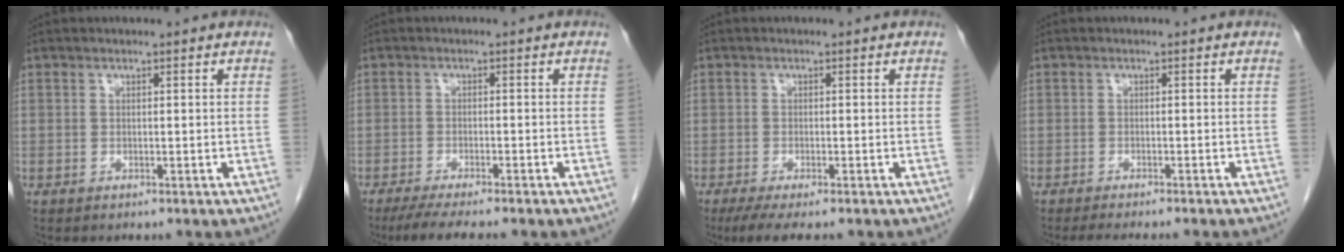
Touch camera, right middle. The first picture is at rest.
{"total": 7.5, "force": [-6.2, 0.5, 4.3], "torque": [-0.058, -0.014, -0.092]}
{"total": 5.4, "force": [-4.1, 0.8, 3.4], "torque": [-0.050, -0.012, -0.063]}
{"total": 6.1, "force": [-5.3, -0.1, 3.0], "torque": [-0.024, -0.009, -0.074]}